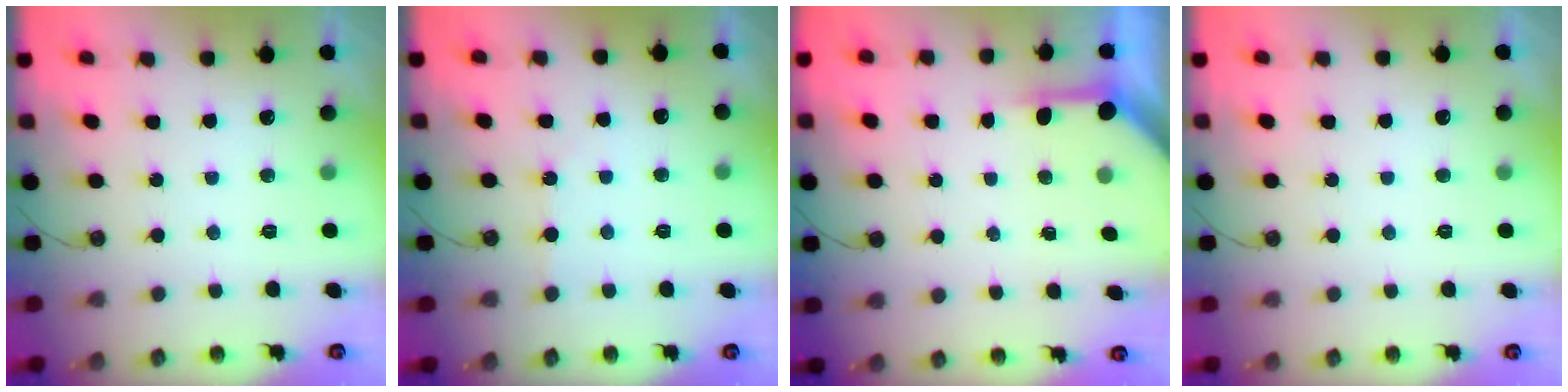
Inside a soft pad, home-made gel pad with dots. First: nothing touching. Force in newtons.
{"total": 2.4, "press": 2.4, "slide": 0.4}
{"total": 4.0, "press": 4.0, "slide": 0.4}
{"total": 0.0}